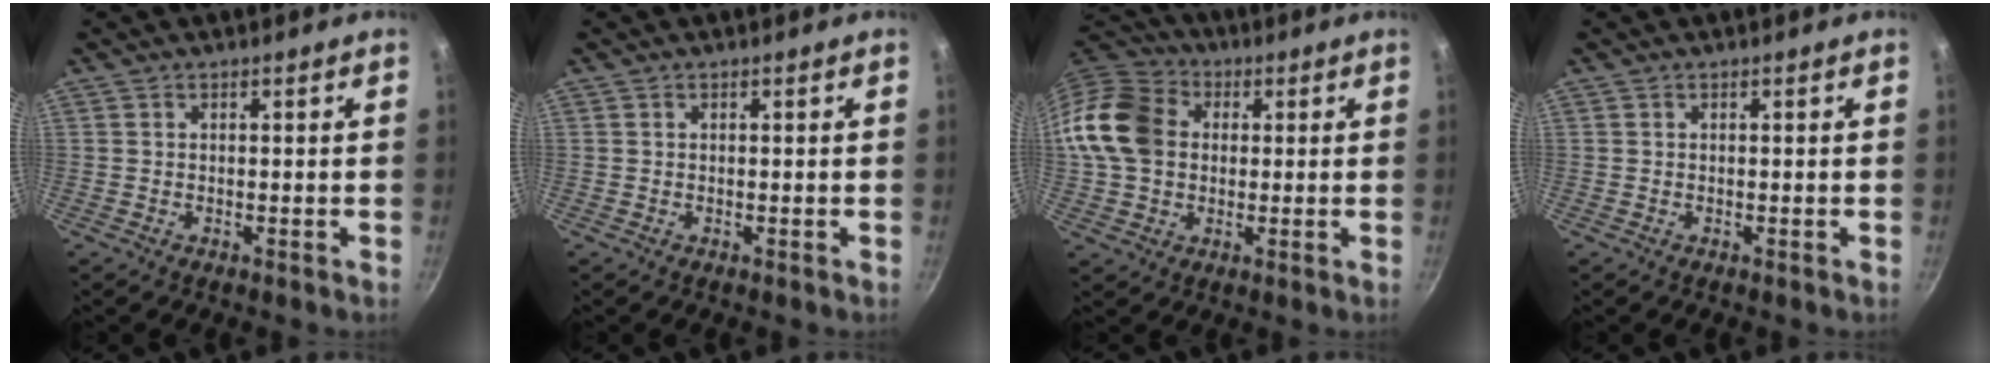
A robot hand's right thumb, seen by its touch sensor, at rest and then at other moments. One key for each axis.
{"total": 0.0}
{"total": 14.0, "fx": 1.3, "fy": 11.2, "fz": 8.2, "tx": -0.139, "ty": 0.023, "tz": 0.010}
{"total": 0.0}